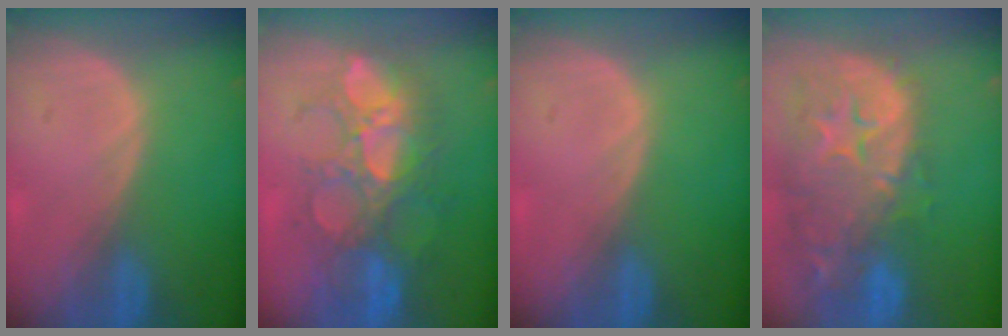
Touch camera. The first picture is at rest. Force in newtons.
{"total": 10.1, "press": 9.6, "slide": 3.2}
{"total": 0.0}
{"total": 14.6, "press": 11.8, "slide": 8.6}